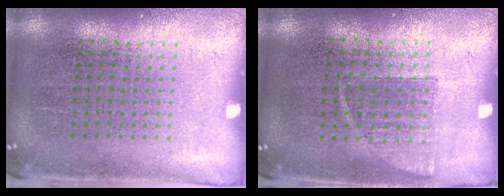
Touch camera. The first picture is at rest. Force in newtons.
{"total": 0.8, "press": 0.7, "slide": 0.3}